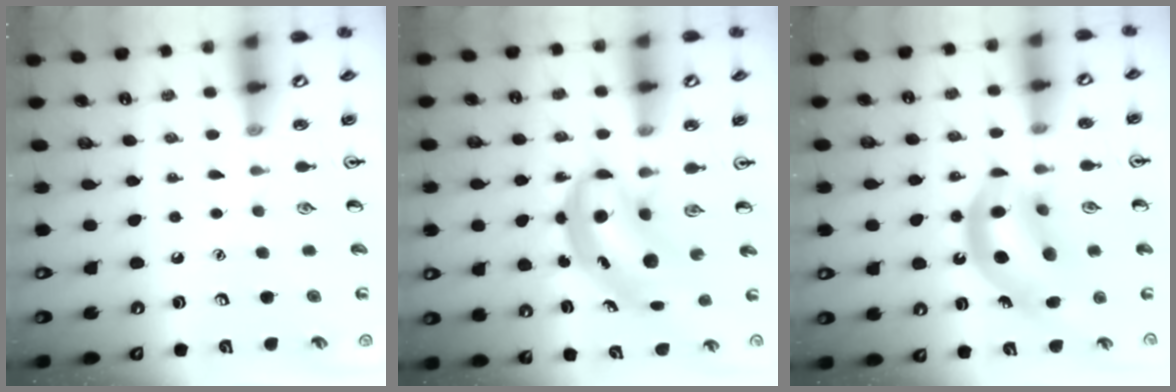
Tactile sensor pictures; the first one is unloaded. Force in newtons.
{"total": 5.1, "press": 4.9, "slide": 1.3}
{"total": 13.1, "press": 12.5, "slide": 4.0}